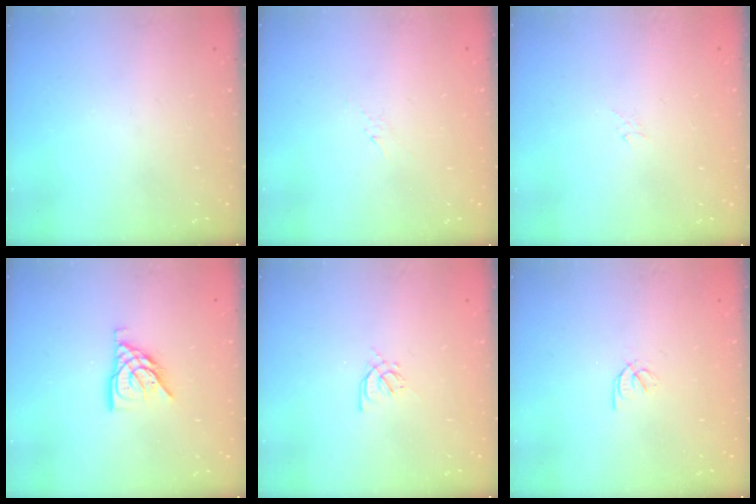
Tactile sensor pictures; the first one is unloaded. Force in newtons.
{"total": 2.8, "press": 2.7, "slide": 0.6}
{"total": 1.3, "press": 1.3, "slide": 0.1}
{"total": 9.9, "press": 9.8, "slide": 1.2}
{"total": 2.9, "press": 2.8, "slide": 0.8}
{"total": 1.6, "press": 1.6, "slide": 0.3}